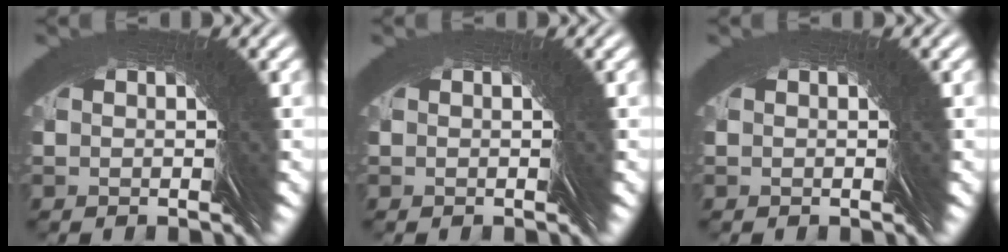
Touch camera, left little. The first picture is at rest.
{"total": 0.0}
{"total": 0.0}